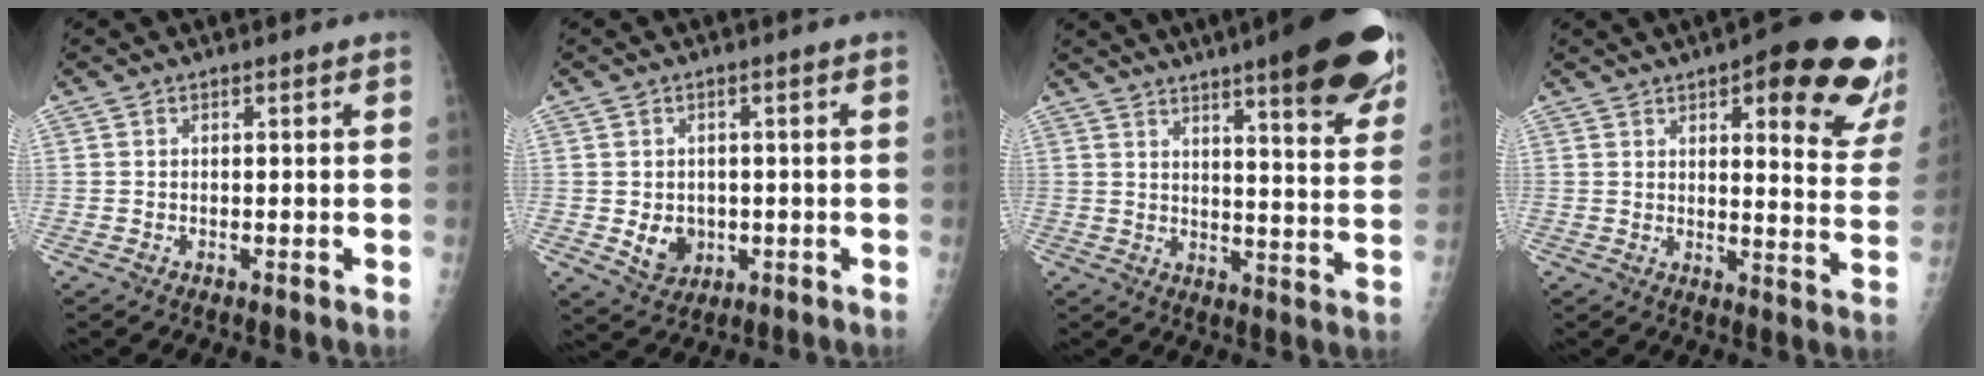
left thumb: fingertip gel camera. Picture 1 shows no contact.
{"total": 5.2, "force": [-0.7, 4.3, 2.8], "torque": [-0.024, -0.002, 0.002]}
{"total": 20.9, "force": [13.1, 3.8, 15.7], "torque": [-0.188, -0.053, 0.171]}
{"total": 21.6, "force": [11.5, 6.1, 17.2], "torque": [-0.178, -0.047, 0.137]}